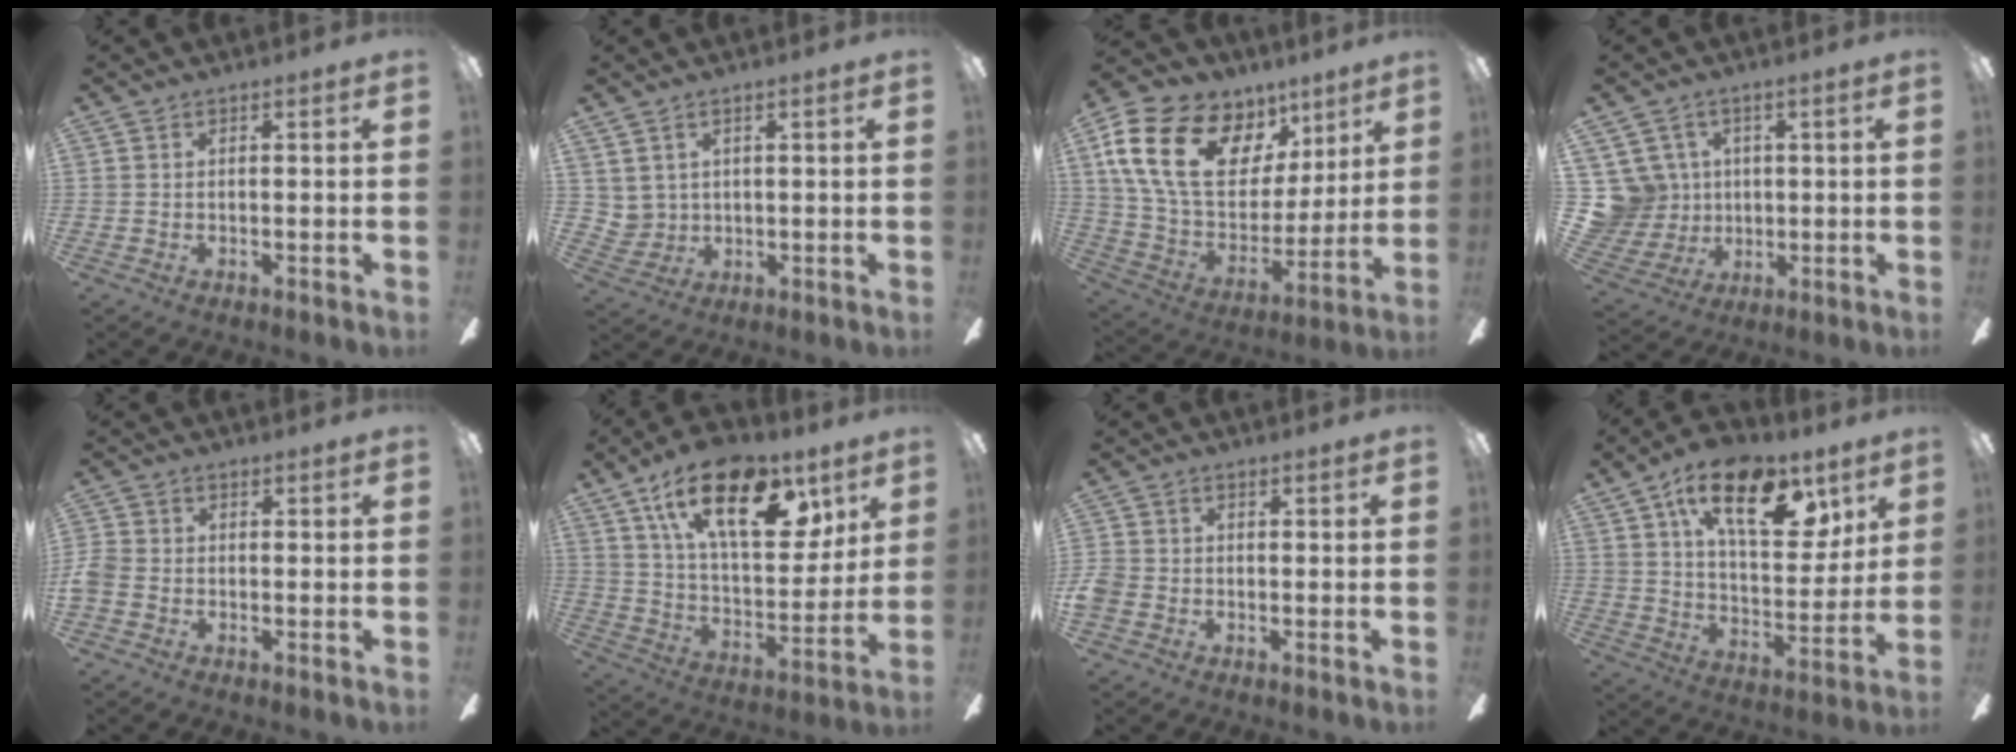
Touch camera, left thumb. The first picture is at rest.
{"total": 3.7, "force": [2.3, 2.8, 0.4], "torque": [-0.021, -0.004, 0.045]}
{"total": 23.8, "force": [10.6, 15.7, 14.5], "torque": [-0.262, -0.032, 0.198]}
{"total": 10.0, "force": [2.6, 9.4, 1.8], "torque": [-0.083, -0.012, 0.060]}
{"total": 3.1, "force": [-1.3, 2.3, 1.7], "torque": [-0.030, 0.010, -0.023]}
{"total": 24.6, "force": [12.8, 12.1, 17.2], "torque": [-0.260, -0.049, 0.217]}
{"total": 2.9, "force": [-1.3, 2.3, 1.3], "torque": [-0.026, 0.008, -0.026]}
{"total": 22.0, "force": [11.6, 10.9, 15.2], "torque": [-0.228, -0.043, 0.192]}